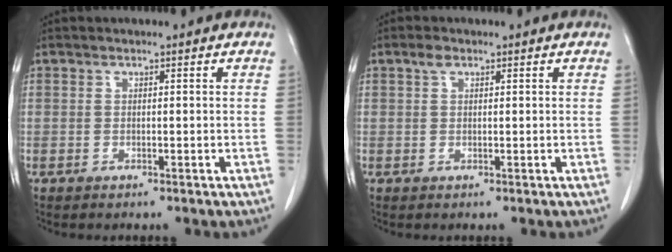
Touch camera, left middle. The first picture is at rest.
{"total": 1.3, "force": [0.8, 0.7, 0.8], "torque": [-0.017, 0.008, 0.014]}